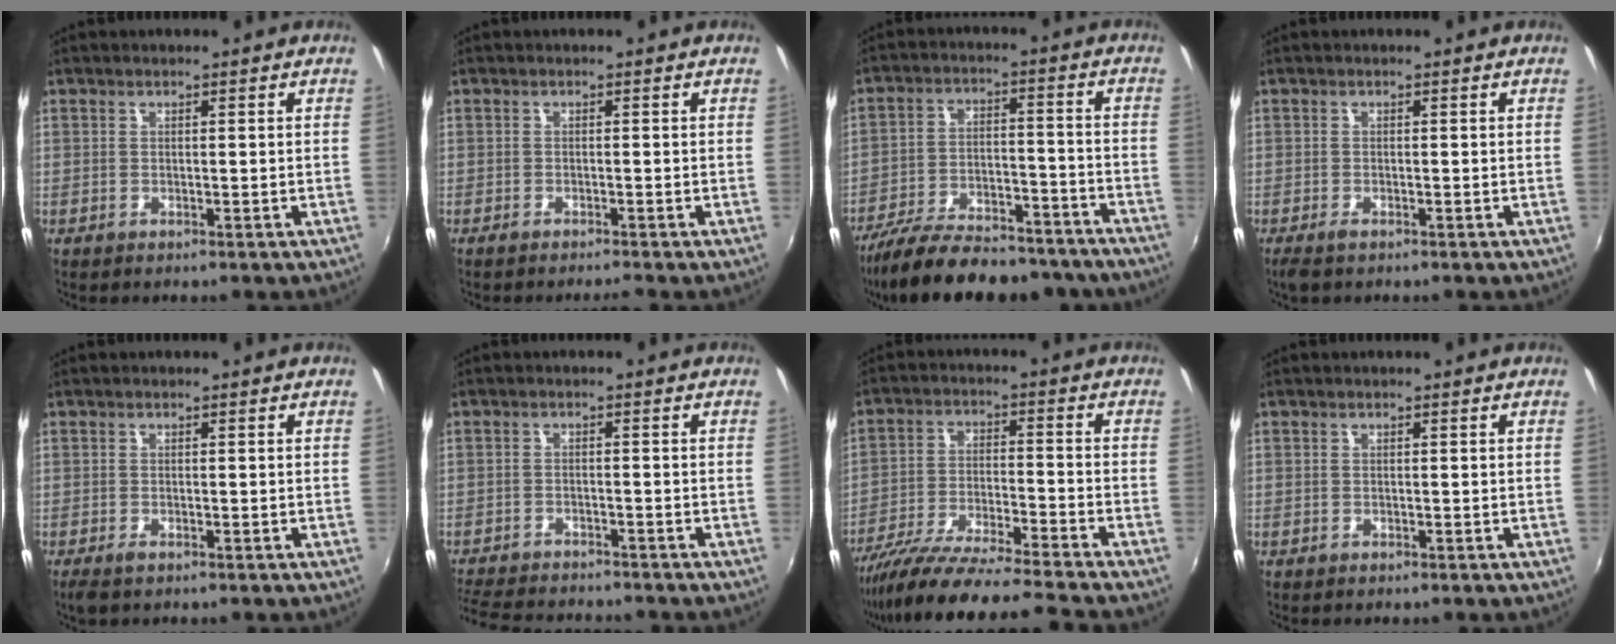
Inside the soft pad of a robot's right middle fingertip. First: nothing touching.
{"total": 1.6, "force": [-1.5, -0.2, 0.5], "torque": [-0.013, -0.008, -0.027]}
{"total": 23.9, "force": [-20.1, 7.4, 10.7], "torque": [-0.201, -0.016, -0.280]}
{"total": 1.9, "force": [-1.4, 0.4, 1.2], "torque": [-0.024, -0.008, -0.024]}
{"total": 1.8, "force": [-1.3, 0.6, 1.2], "torque": [-0.023, -0.008, -0.022]}
{"total": 11.1, "force": [-10.2, 2.2, 4.0], "torque": [-0.105, -0.012, -0.164]}
{"total": 17.0, "force": [-15.2, -1.3, 7.4], "torque": [-0.147, -0.040, -0.262]}
{"total": 0.0}